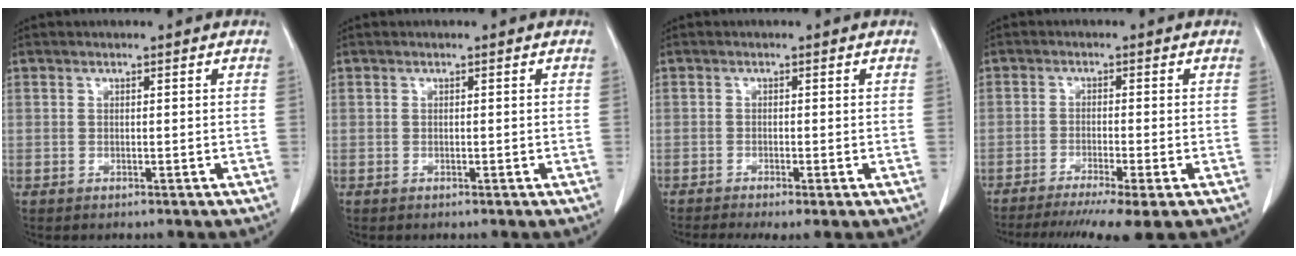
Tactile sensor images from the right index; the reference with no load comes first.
{"total": 0.0}
{"total": 4.3, "force": [-3.0, 0.6, 3.1], "torque": [-0.046, -0.012, -0.045]}
{"total": 10.0, "force": [-7.7, -0.3, 6.4], "torque": [-0.087, -0.021, -0.116]}